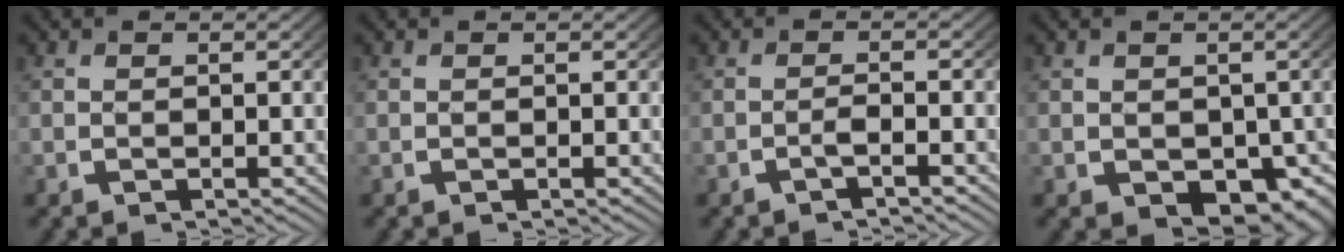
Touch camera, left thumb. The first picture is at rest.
{"total": 0.0}
{"total": 1.4, "force": [-0.9, 0.1, 1.0], "torque": [-0.022, 0.001, -0.018]}
{"total": 5.4, "force": [-1.3, 3.8, 3.5], "torque": [-0.052, -0.031, 0.001]}